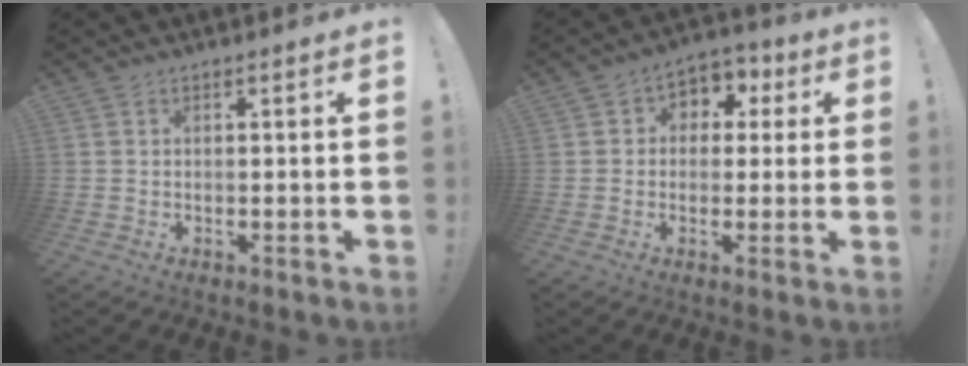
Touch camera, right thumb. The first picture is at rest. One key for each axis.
{"total": 6.2, "fx": -0.2, "fy": 5.7, "fz": 2.4, "tx": -0.028, "ty": 0.010, "tz": -0.001}